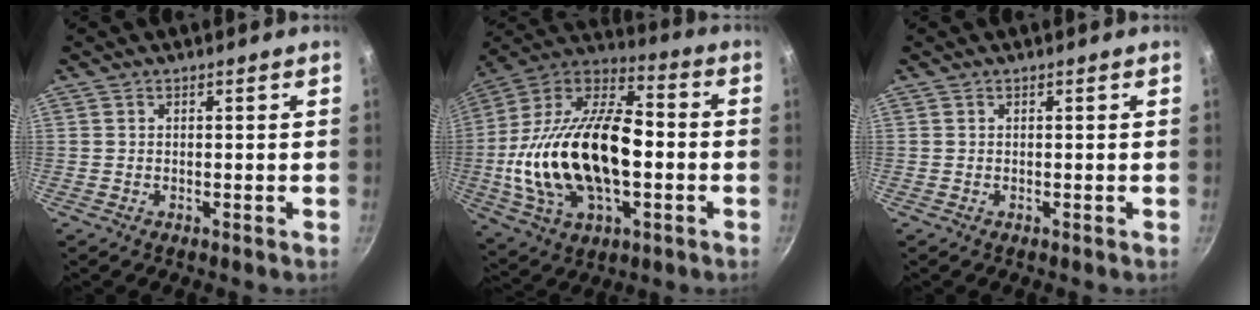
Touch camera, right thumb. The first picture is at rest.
{"total": 28.1, "force": [-2.8, 15.6, 23.2], "torque": [-0.435, 0.041, -0.053]}
{"total": 0.0}